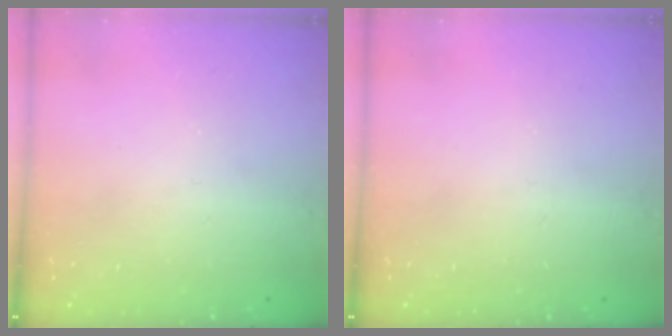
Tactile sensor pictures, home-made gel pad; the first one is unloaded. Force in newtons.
{"total": 0.0}